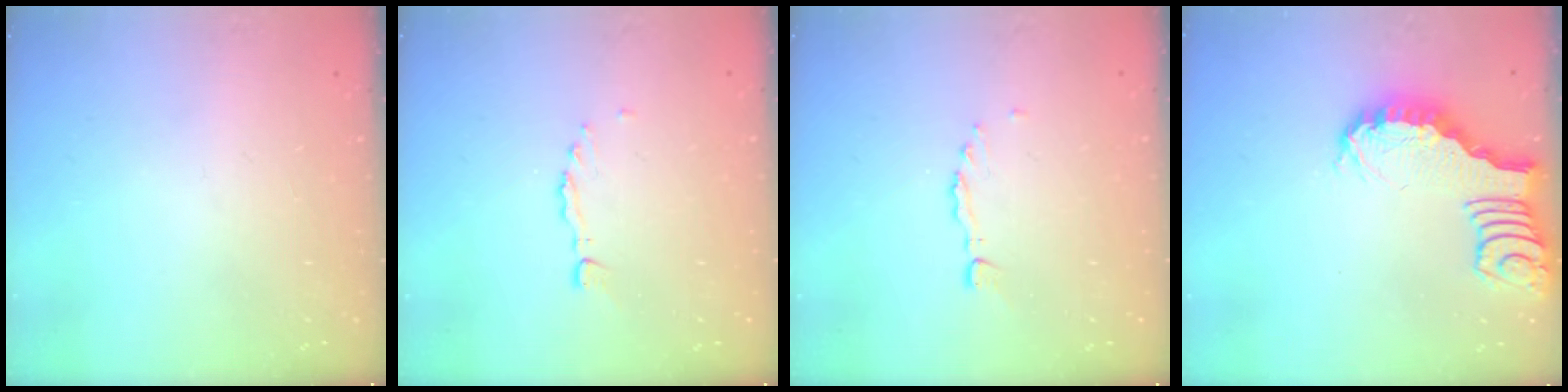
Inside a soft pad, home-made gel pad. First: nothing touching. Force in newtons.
{"total": 0.0}
{"total": 0.0}
{"total": 2.7, "press": 2.7, "slide": 0.4}